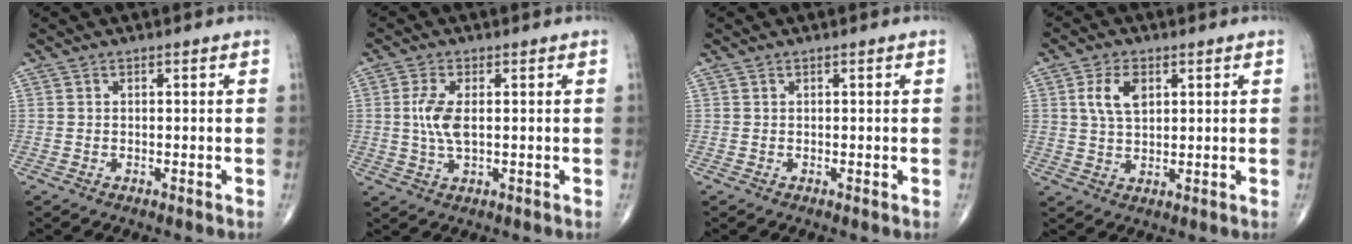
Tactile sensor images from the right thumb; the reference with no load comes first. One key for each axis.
{"total": 5.6, "fx": 0.5, "fy": 2.4, "fz": 5.0, "tx": -0.116, "ty": -0.003, "tz": 0.010}
{"total": 0.0}
{"total": 6.4, "fx": 2.1, "fy": 3.8, "fz": 4.7, "tx": -0.086, "ty": -0.004, "tz": 0.042}